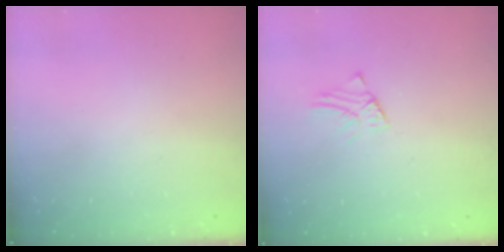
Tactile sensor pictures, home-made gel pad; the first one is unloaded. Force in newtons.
{"total": 1.2, "press": 1.2, "slide": 0.1}